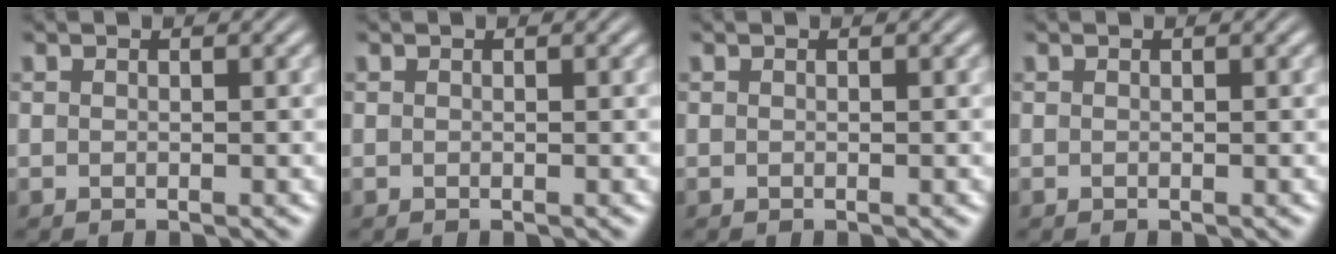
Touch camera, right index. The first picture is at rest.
{"total": 0.0}
{"total": 0.0}
{"total": 0.0}